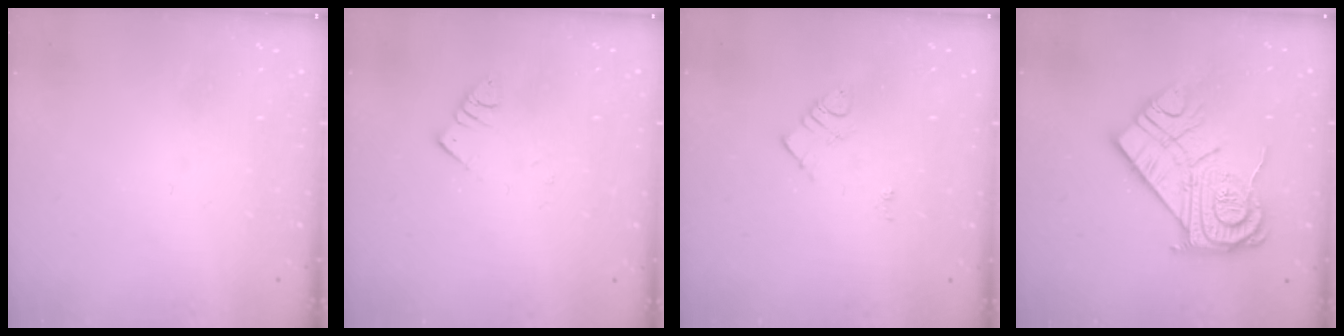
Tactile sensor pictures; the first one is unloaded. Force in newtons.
{"total": 2.4, "press": 2.4, "slide": 0.4}
{"total": 5.0, "press": 4.9, "slide": 0.7}
{"total": 19.5, "press": 19.4, "slide": 1.6}